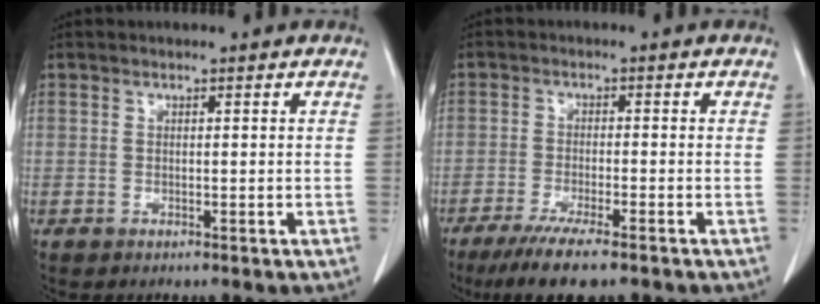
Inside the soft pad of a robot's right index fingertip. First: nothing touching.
{"total": 8.4, "force": [-6.2, 0.4, 5.6], "torque": [-0.091, -0.020, -0.097]}